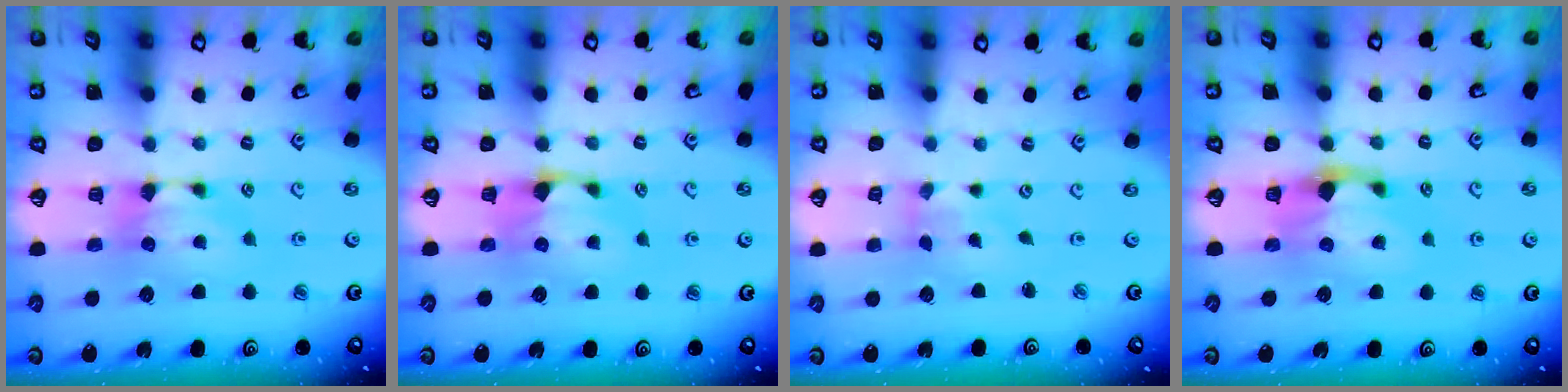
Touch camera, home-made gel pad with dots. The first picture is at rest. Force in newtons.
{"total": 1.2, "press": 0.8, "slide": 0.9}
{"total": 2.0, "press": 1.7, "slide": 1.0}
{"total": 2.2, "press": 1.7, "slide": 1.4}